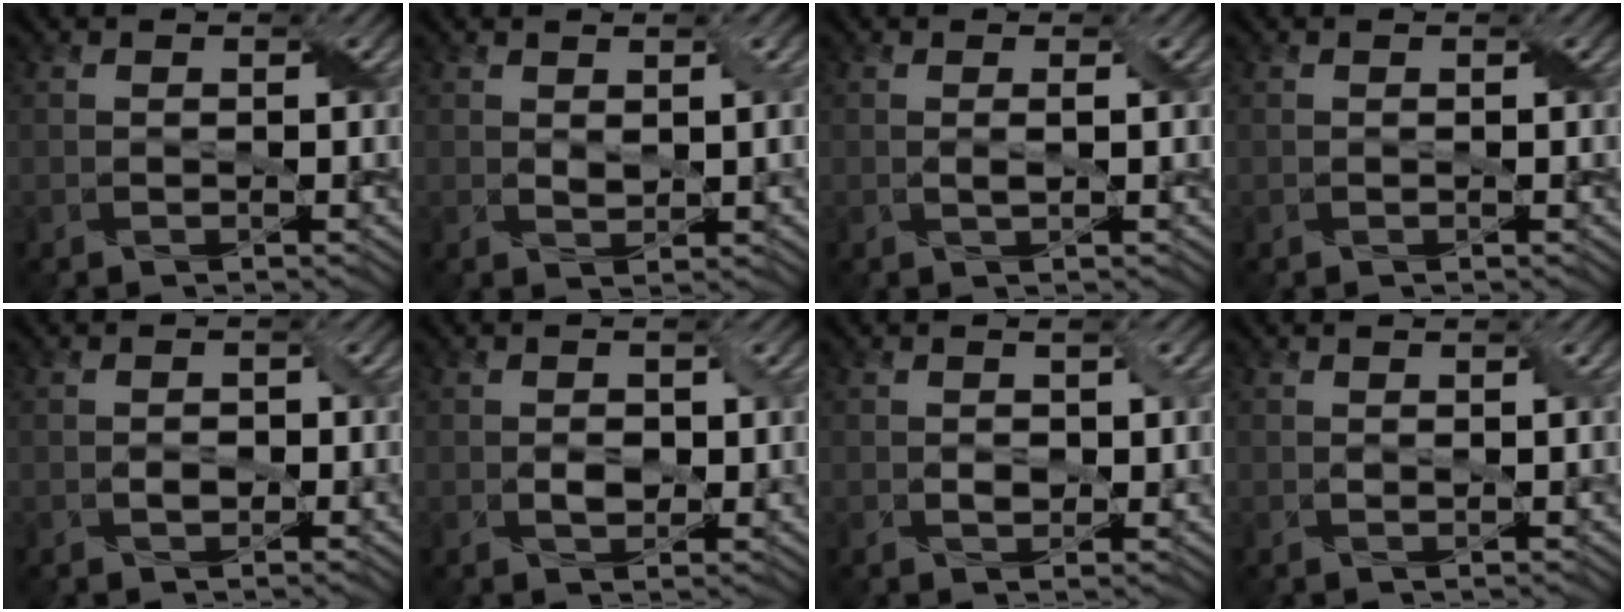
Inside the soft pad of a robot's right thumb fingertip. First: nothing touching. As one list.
[{"total": 2.0, "force": [0.8, 0.8, 1.7], "torque": [-0.034, 0.000, 0.020]}, {"total": 0.9, "force": [0.2, 0.0, 0.8], "torque": [-0.021, 0.003, 0.002]}, {"total": 0.0}, {"total": 1.5, "force": [-0.3, 1.1, 1.0], "torque": [-0.018, -0.002, -0.006]}, {"total": 2.4, "force": [-0.1, 1.5, 1.9], "torque": [-0.037, -0.004, 0.002]}, {"total": 2.1, "force": [0.2, 1.2, 1.7], "torque": [-0.032, -0.004, 0.007]}, {"total": 1.1, "force": [0.4, 0.2, 1.0], "torque": [-0.020, 0.001, 0.008]}]